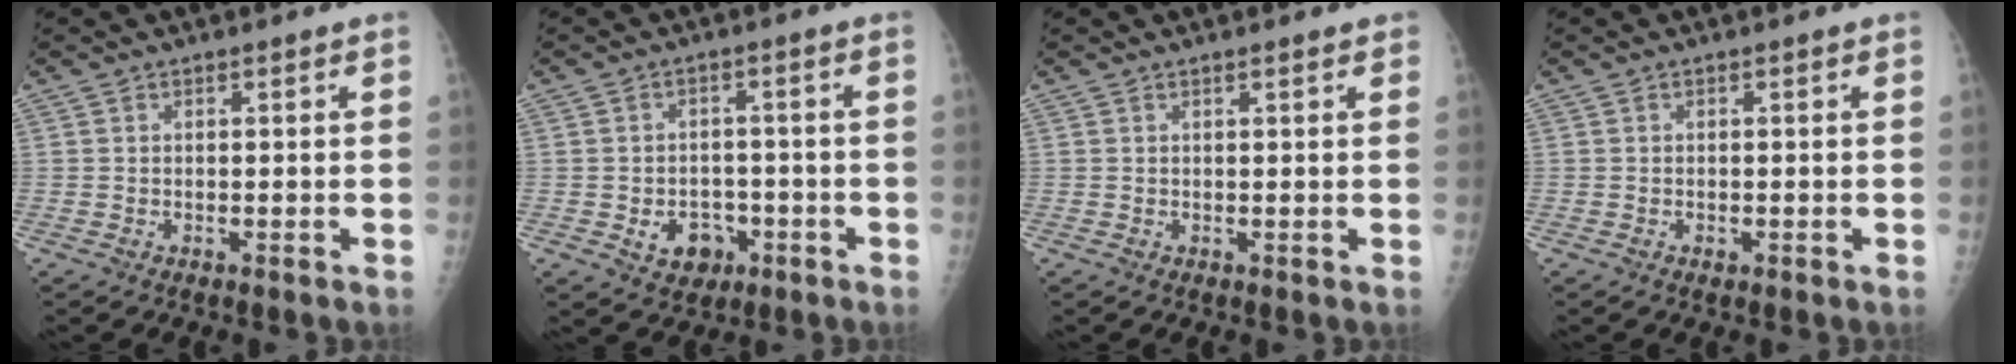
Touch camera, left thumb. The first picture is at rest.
{"total": 6.2, "force": [-2.3, 5.0, 2.9], "torque": [-0.019, 0.018, -0.026]}
{"total": 1.1, "force": [0.7, 0.3, 0.8], "torque": [-0.009, 0.000, 0.008]}
{"total": 0.7, "force": [-0.3, 0.5, 0.3], "torque": [-0.003, 0.001, -0.005]}